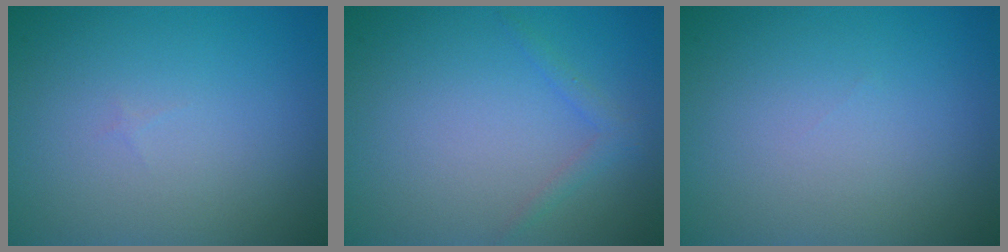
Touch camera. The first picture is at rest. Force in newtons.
{"total": 1.2, "press": 1.2, "slide": 0.1}
{"total": 0.0}